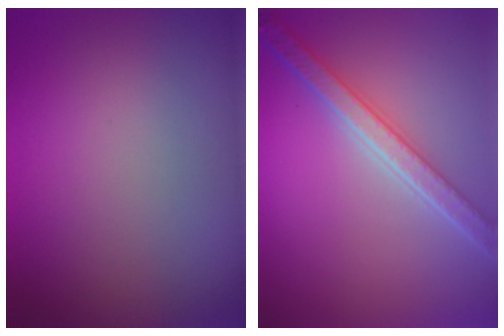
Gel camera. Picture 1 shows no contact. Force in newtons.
{"total": 5.2, "press": 4.0, "slide": 3.3}